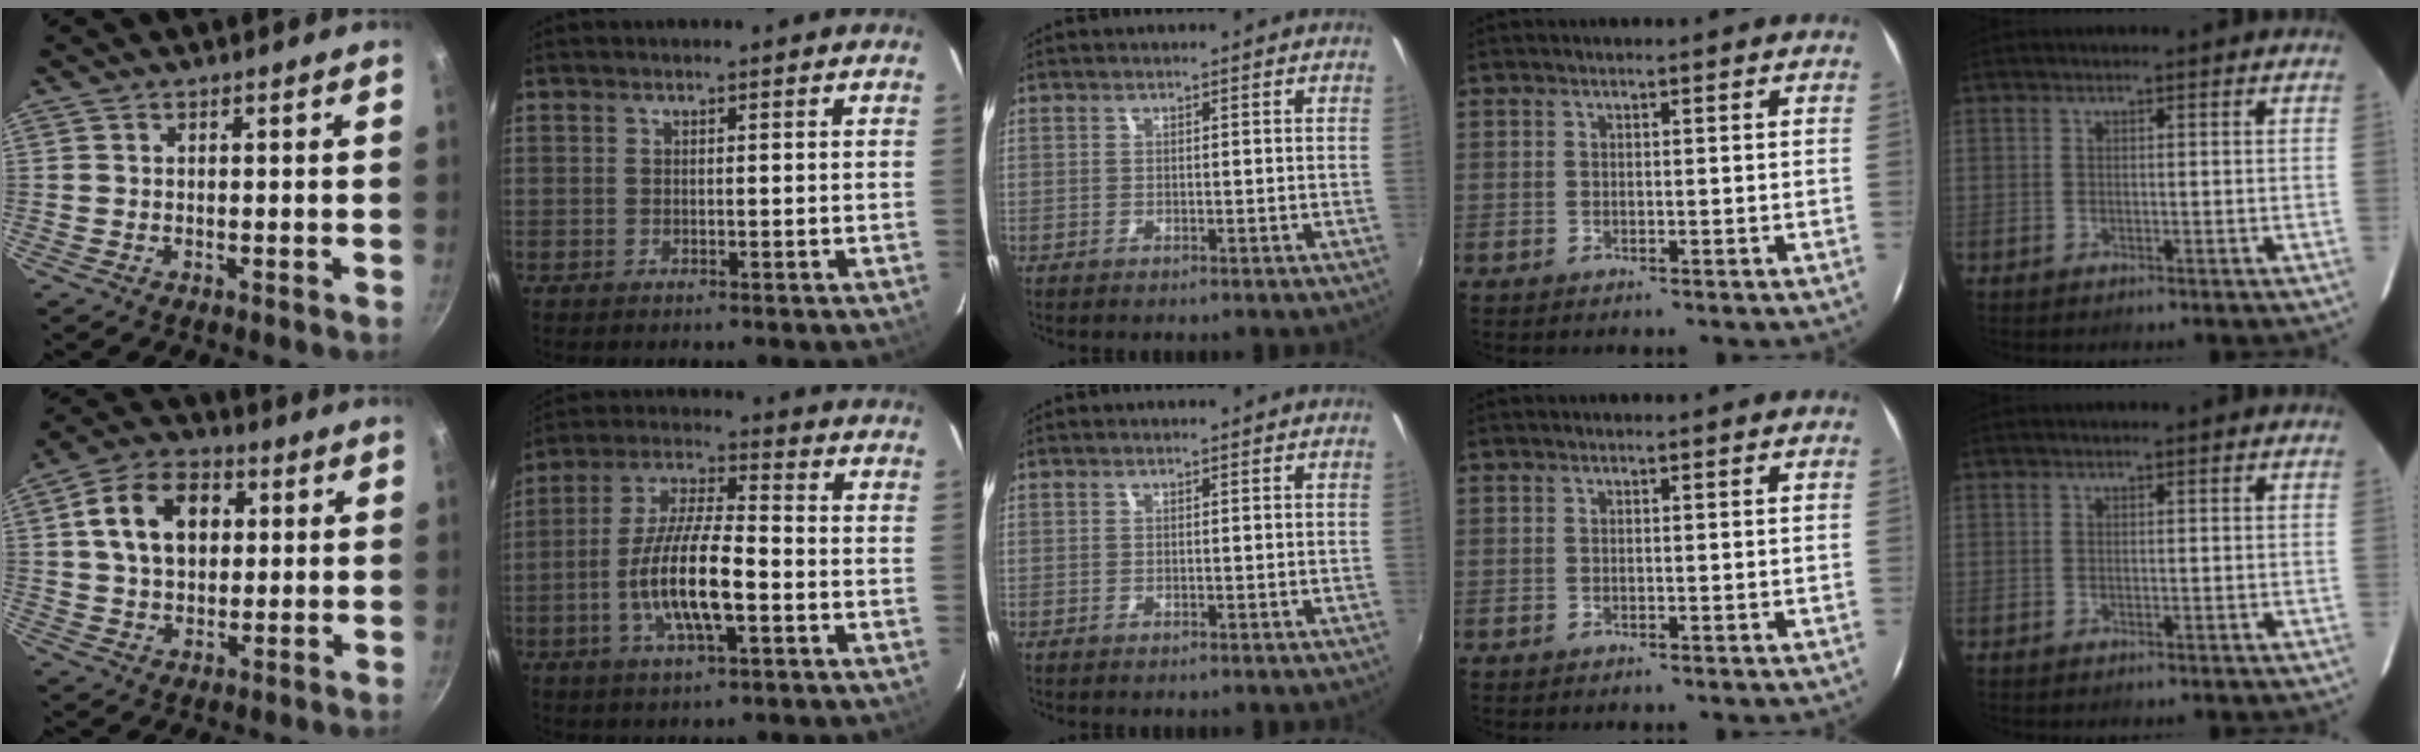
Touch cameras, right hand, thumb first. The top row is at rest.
{"thumb": {"total": 13.3, "force": [3.0, 9.4, 8.9], "torque": [-0.129, 0.013, 0.041]}, "index": {"total": 12.9, "force": [-4.0, 3.2, 11.8], "torque": [-0.239, -0.002, -0.076]}}